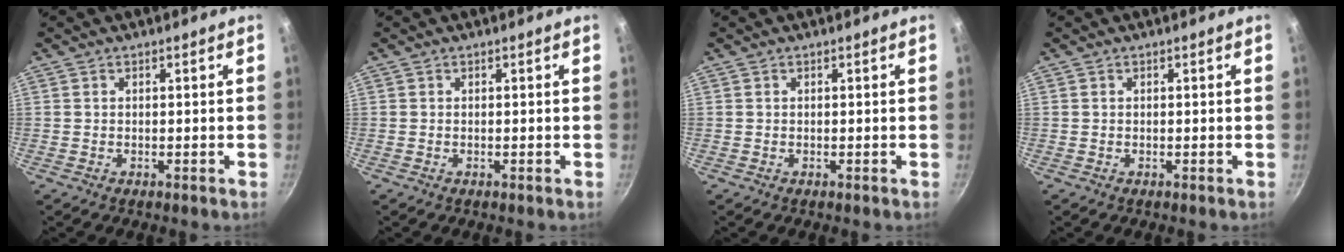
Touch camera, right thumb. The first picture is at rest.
{"total": 0.0}
{"total": 0.0}
{"total": 0.0}